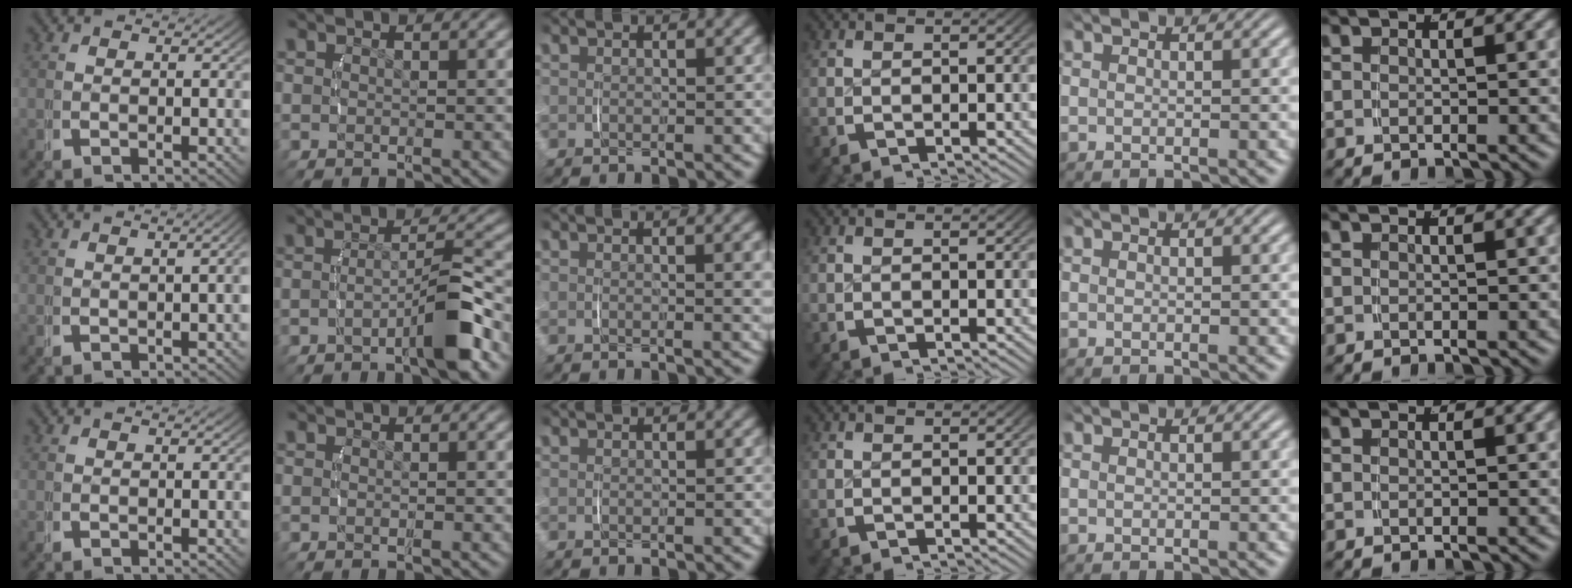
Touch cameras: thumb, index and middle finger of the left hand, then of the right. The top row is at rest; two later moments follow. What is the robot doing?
{"motion": "lift_and_place", "object": "jewelry box"}